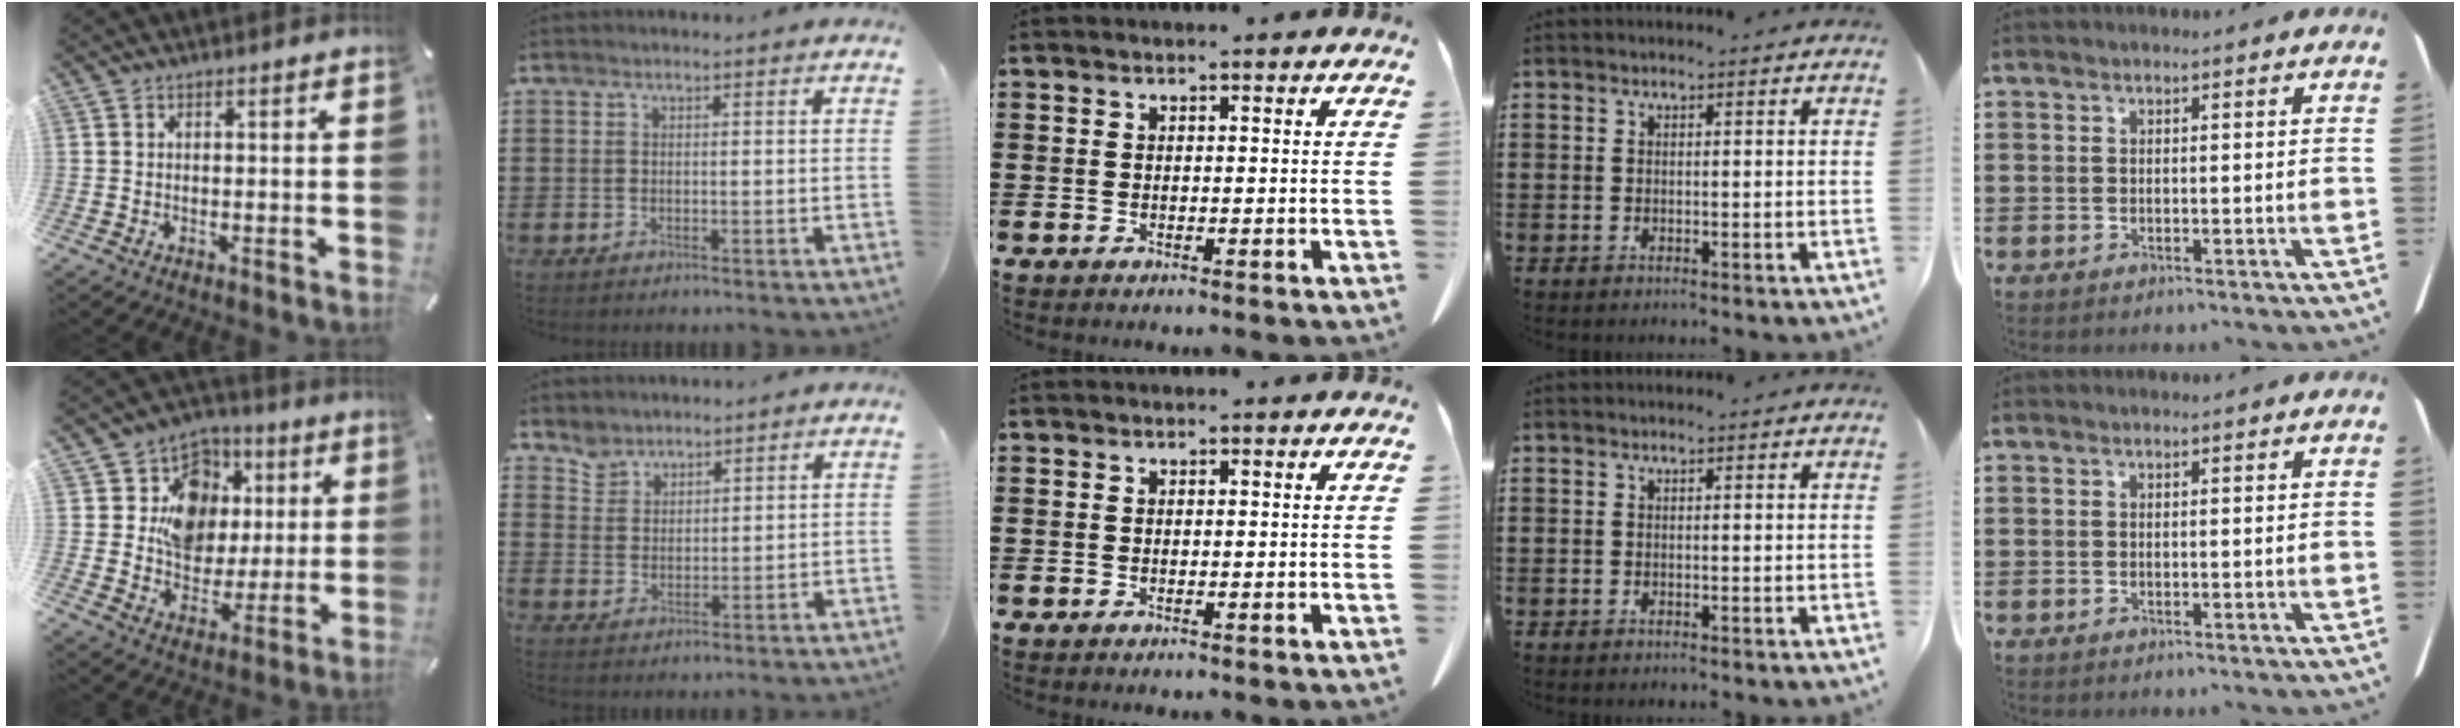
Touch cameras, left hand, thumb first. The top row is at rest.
{"thumb": {"total": 13.1, "force": [1.7, 12.1, 4.7], "torque": [-0.066, -0.004, 0.036]}, "index": {"total": 3.8, "force": [3.4, 1.6, -0.3], "torque": [-0.009, -0.003, 0.067]}}